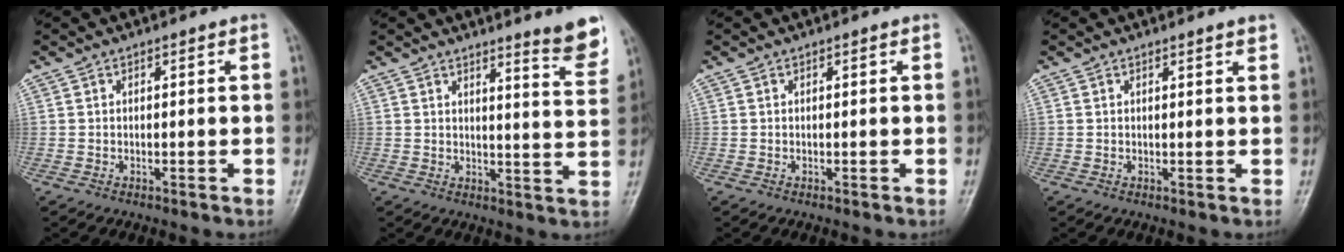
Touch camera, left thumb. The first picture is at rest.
{"total": 7.3, "force": [5.6, 0.3, 4.7], "torque": [-0.053, -0.051, 0.073]}
{"total": 0.0}
{"total": 1.4, "force": [1.2, -0.1, 0.7], "torque": [-0.004, -0.006, 0.016]}